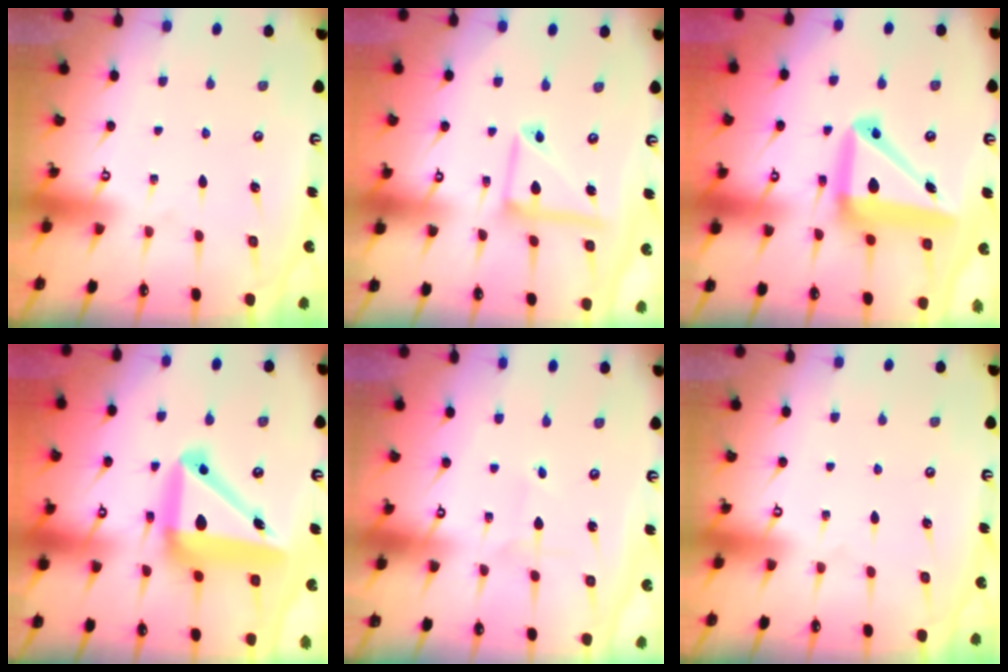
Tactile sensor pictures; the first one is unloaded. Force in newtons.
{"total": 11.8, "press": 11.7, "slide": 1.0}
{"total": 16.1, "press": 15.9, "slide": 2.5}
{"total": 18.6, "press": 18.3, "slide": 2.8}
{"total": 0.6, "press": 0.6, "slide": 0.1}
{"total": 0.0}